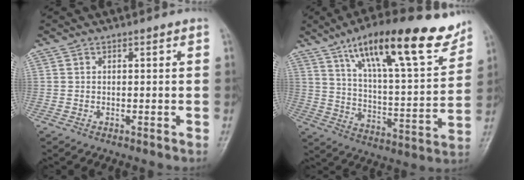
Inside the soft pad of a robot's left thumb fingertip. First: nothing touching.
{"total": 22.7, "force": [14.6, 6.1, 16.3], "torque": [-0.225, -0.049, 0.236]}